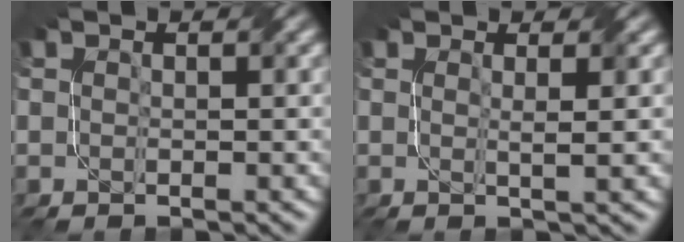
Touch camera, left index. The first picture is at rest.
{"total": 1.9, "force": [0.5, 0.3, 1.8], "torque": [-0.027, 0.001, 0.000]}